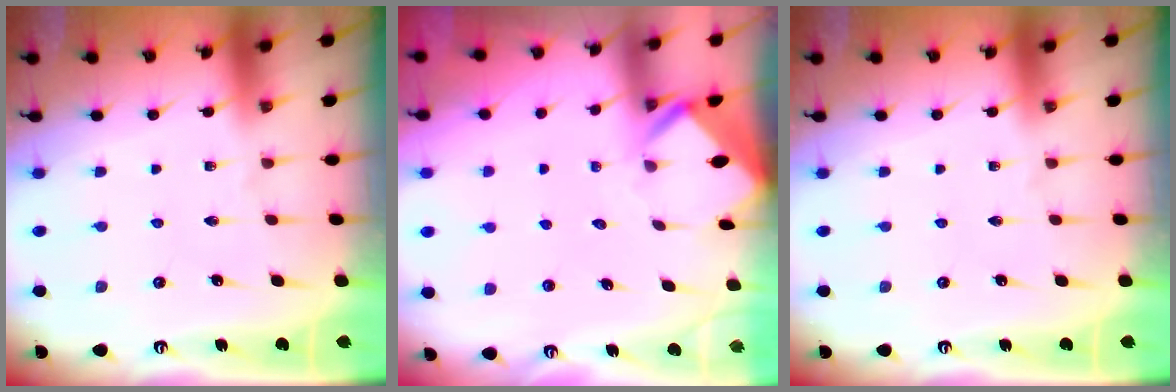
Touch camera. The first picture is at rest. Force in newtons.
{"total": 2.6, "press": 2.6, "slide": 0.1}
{"total": 0.0}